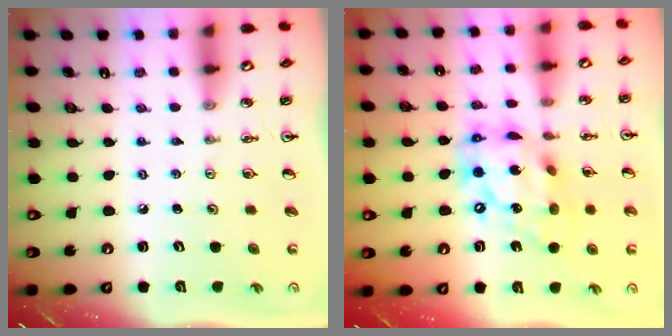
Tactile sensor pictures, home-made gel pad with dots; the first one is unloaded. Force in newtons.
{"total": 16.3, "press": 16.3, "slide": 1.1}